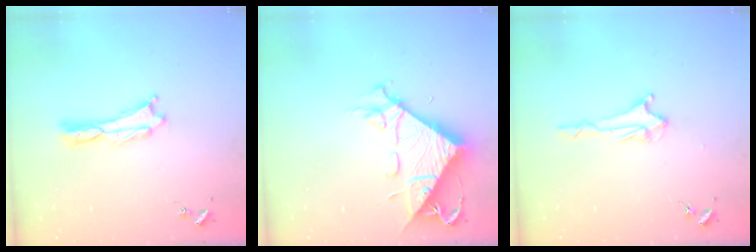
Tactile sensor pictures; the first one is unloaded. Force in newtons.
{"total": 11.0, "press": 11.0, "slide": 1.1}
{"total": 2.1, "press": 2.0, "slide": 0.4}